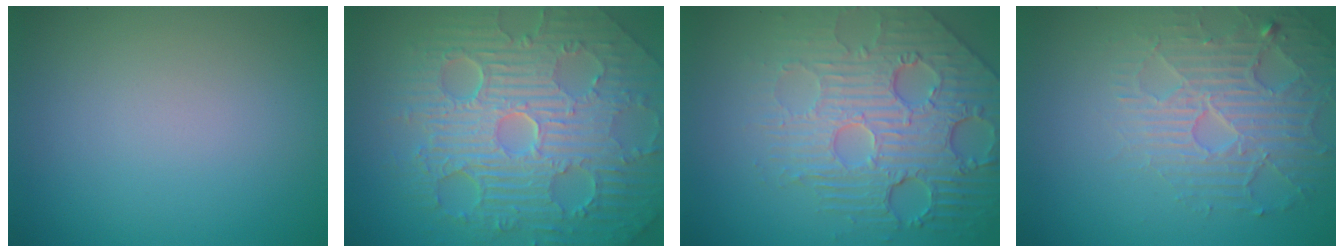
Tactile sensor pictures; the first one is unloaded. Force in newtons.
{"total": 11.2, "press": 7.2, "slide": 8.6}
{"total": 7.6, "press": 5.6, "slide": 5.2}
{"total": 4.8, "press": 3.7, "slide": 3.0}